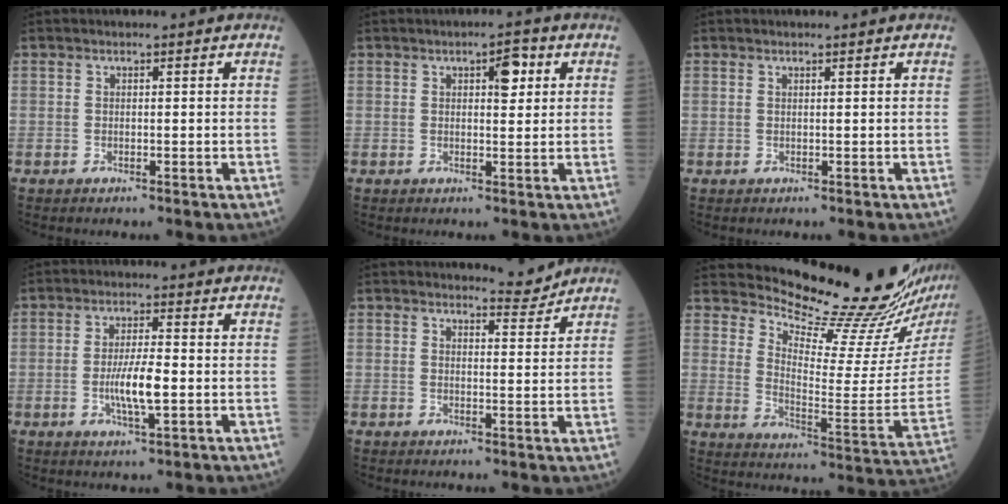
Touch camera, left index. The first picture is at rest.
{"total": 3.4, "force": [1.4, 1.1, 2.8], "torque": [-0.041, 0.006, 0.020]}
{"total": 0.6, "force": [0.6, -0.1, 0.1], "torque": [-0.009, 0.002, 0.014]}
{"total": 5.9, "force": [-1.1, 0.8, 5.7], "torque": [-0.115, -0.007, -0.019]}
{"total": 2.9, "force": [2.9, -0.2, -0.4], "torque": [-0.005, -0.022, 0.039]}
{"total": 20.0, "force": [18.7, 0.2, 7.1], "torque": [-0.124, -0.109, 0.251]}